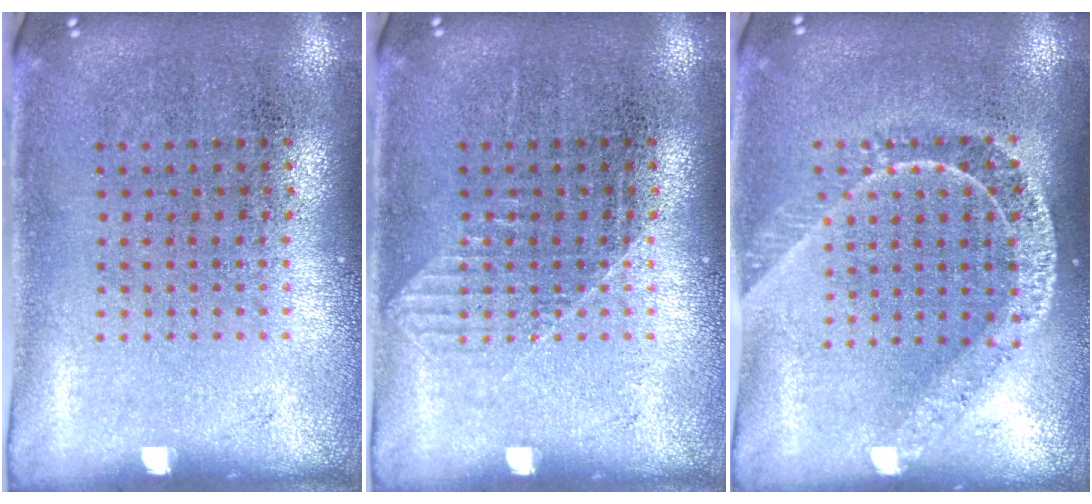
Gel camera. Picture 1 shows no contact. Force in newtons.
{"total": 0.8, "press": 0.8, "slide": 0.2}
{"total": 1.7, "press": 1.4, "slide": 1.0}